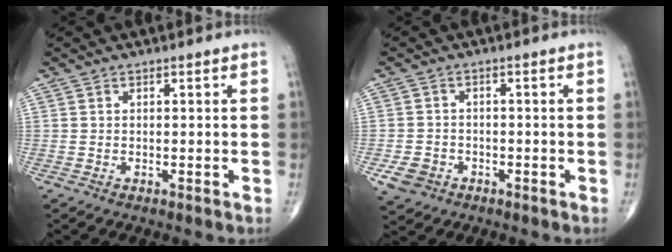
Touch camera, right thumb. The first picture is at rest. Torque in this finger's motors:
{"motor_torque": [3.83, 1.18, 0.08, -0.29, 0.00]}